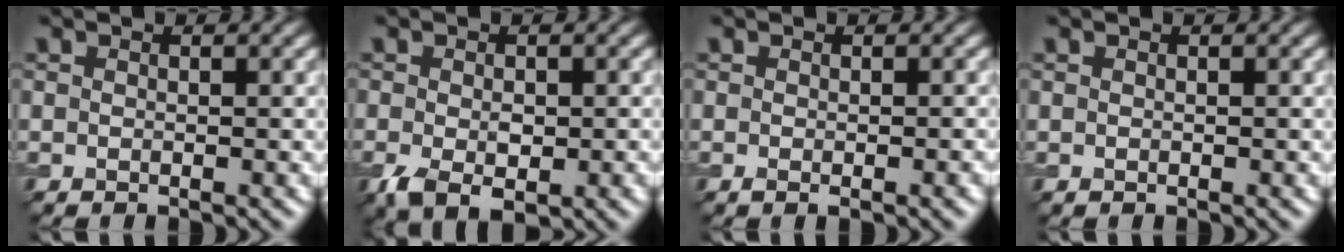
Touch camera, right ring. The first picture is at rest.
{"total": 3.8, "force": [-1.1, 2.2, 2.9], "torque": [-0.057, -0.012, -0.015]}
{"total": 1.6, "force": [-0.6, 0.3, 1.4], "torque": [-0.019, -0.004, -0.007]}
{"total": 0.0}